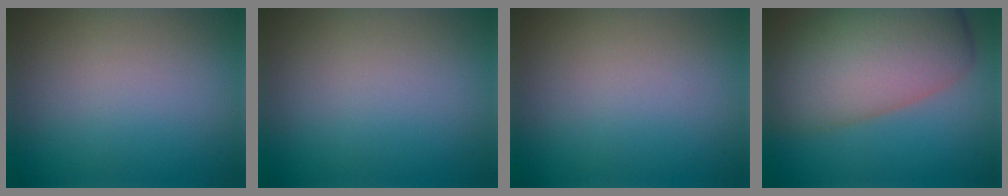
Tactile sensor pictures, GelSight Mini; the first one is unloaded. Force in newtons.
{"total": 0.0}
{"total": 0.0}
{"total": 11.8, "press": 11.8, "slide": 0.5}